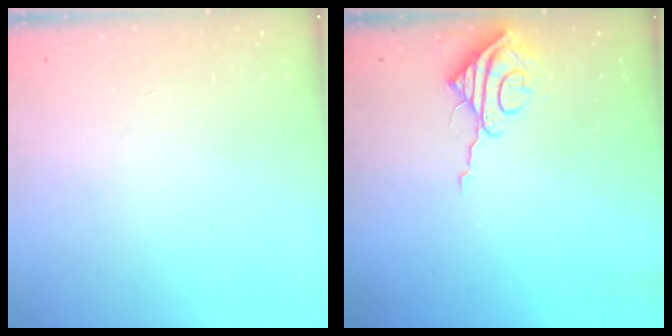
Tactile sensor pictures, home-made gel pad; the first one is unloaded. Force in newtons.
{"total": 8.7, "press": 8.7, "slide": 0.6}